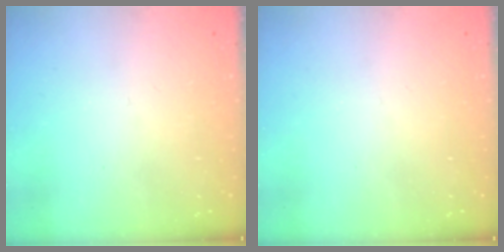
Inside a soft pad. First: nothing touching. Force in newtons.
{"total": 0.0}